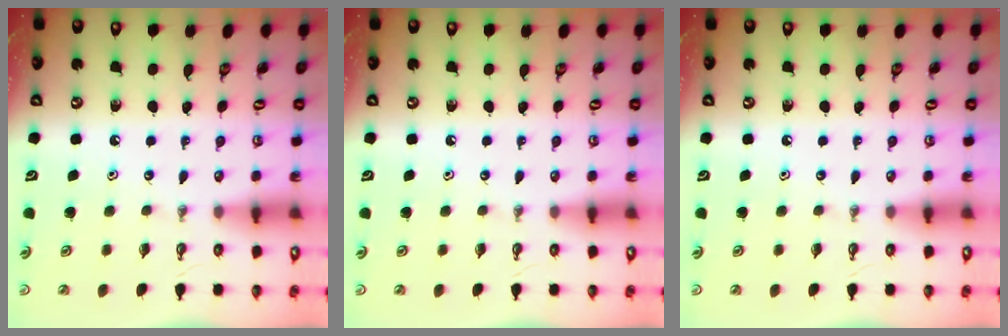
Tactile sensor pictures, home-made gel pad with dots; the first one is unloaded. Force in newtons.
{"total": 0.0}
{"total": 0.0}